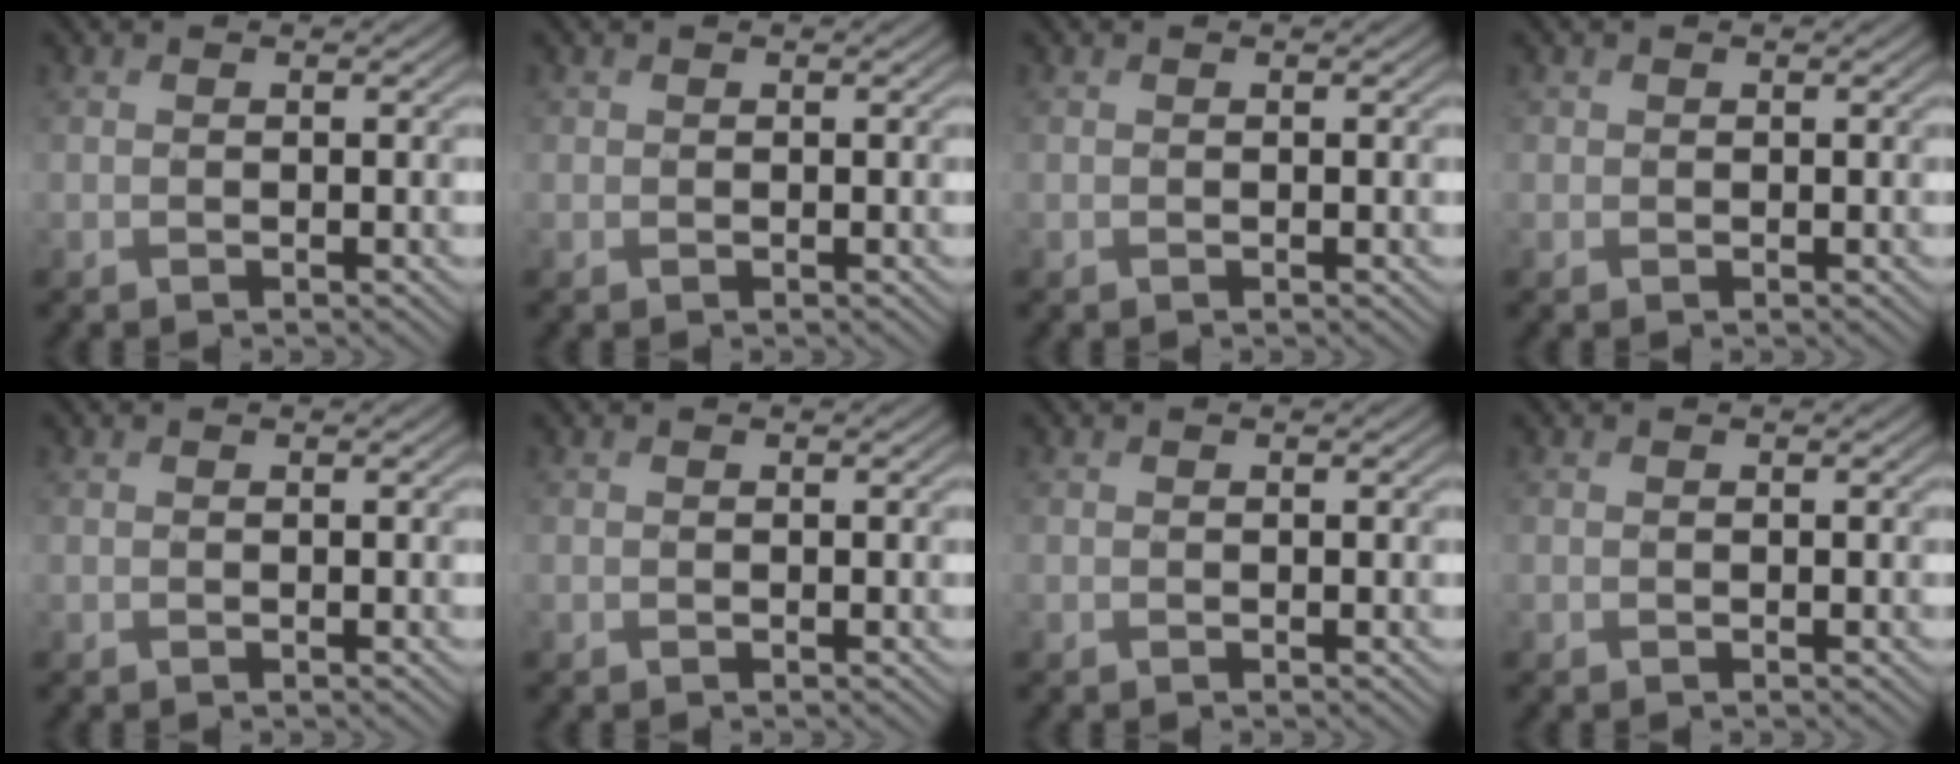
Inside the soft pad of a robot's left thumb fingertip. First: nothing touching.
{"total": 0.6, "force": [0.3, 0.5, 0.1], "torque": [-0.004, 0.000, 0.004]}
{"total": 0.0}
{"total": 0.9, "force": [0.3, 0.8, 0.2], "torque": [-0.006, -0.001, 0.003]}
{"total": 0.0}
{"total": 0.0}
{"total": 0.0}
{"total": 0.0}